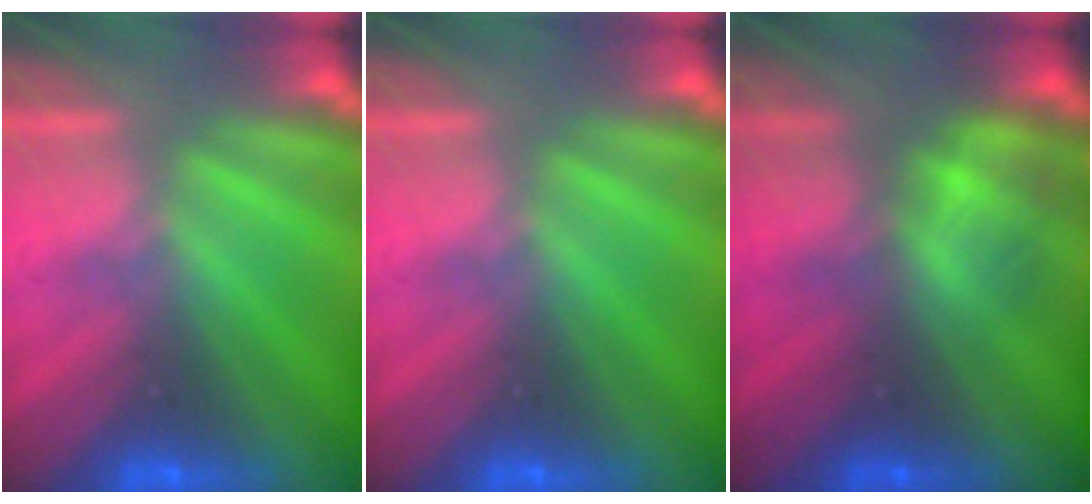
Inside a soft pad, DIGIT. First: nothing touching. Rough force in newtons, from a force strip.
{"total": 0.0}
{"total": 2.3}